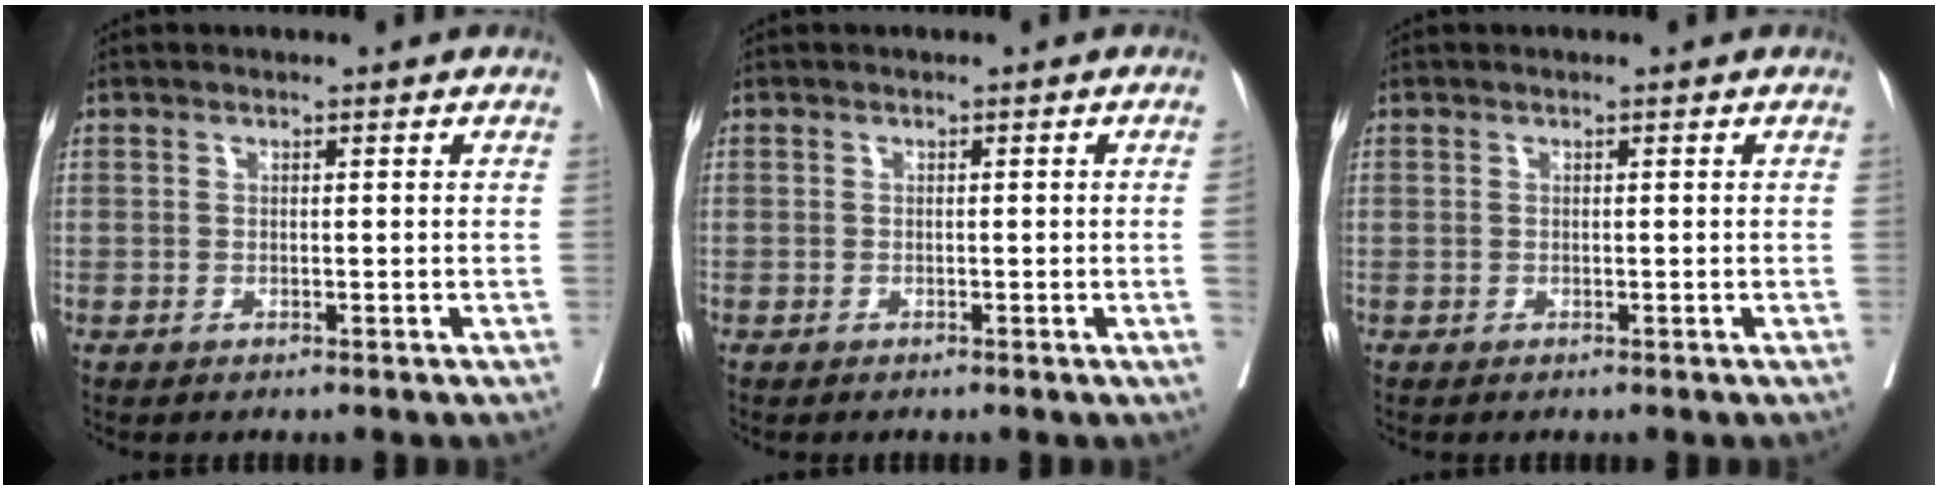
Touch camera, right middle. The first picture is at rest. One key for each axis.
{"total": 1.4, "fx": -0.2, "fy": -0.7, "fz": 1.2, "tx": -0.012, "ty": 0.000, "tz": -0.002}
{"total": 0.0}